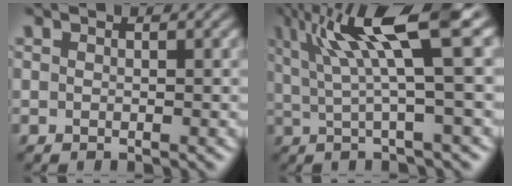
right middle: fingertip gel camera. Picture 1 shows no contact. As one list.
[{"total": 9.5, "force": [3.7, 1.4, 8.6], "torque": [-0.129, 0.016, 0.066]}]